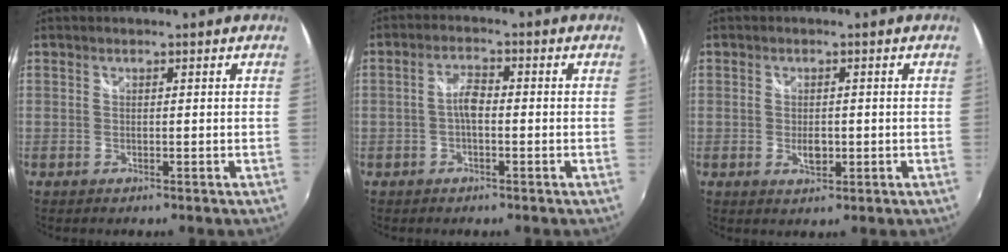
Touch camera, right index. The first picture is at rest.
{"total": 3.1, "force": [-0.8, 1.3, 2.7], "torque": [-0.055, 0.010, -0.016]}
{"total": 2.9, "force": [-0.5, 1.7, 2.3], "torque": [-0.040, -0.004, -0.007]}